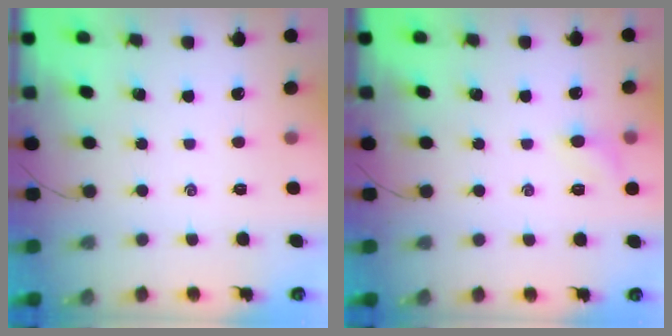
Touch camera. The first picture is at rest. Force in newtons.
{"total": 5.7, "press": 5.5, "slide": 1.7}